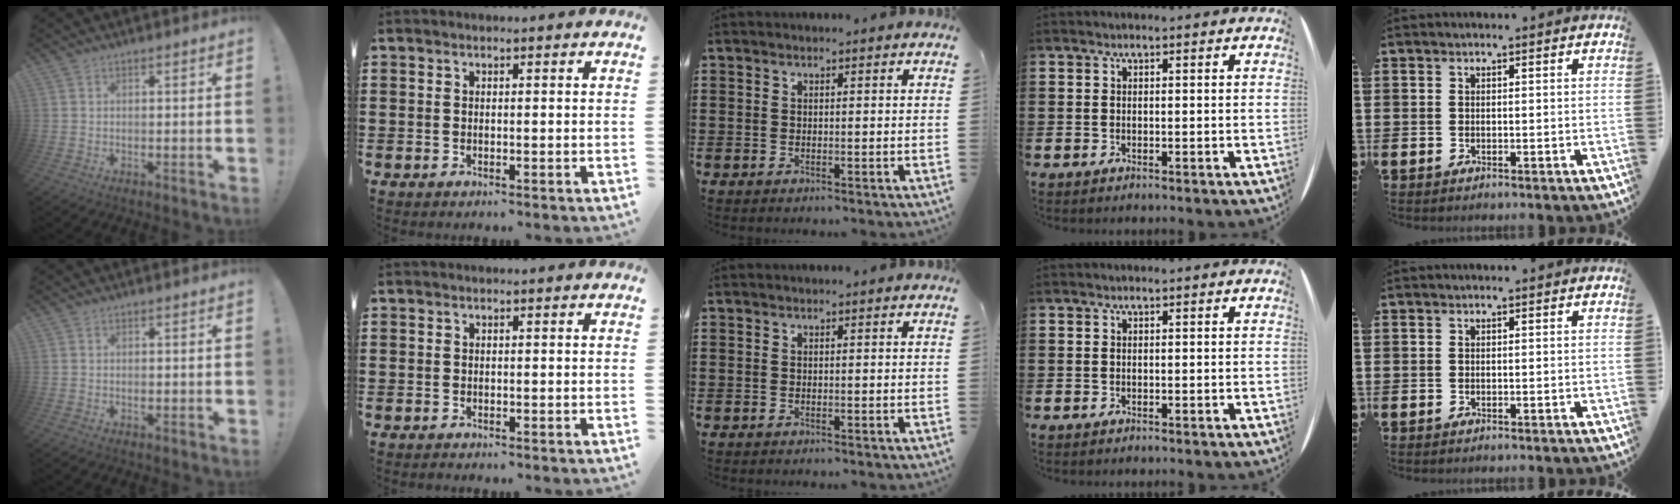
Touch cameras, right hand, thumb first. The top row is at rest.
{"thumb": {"total": 0.6, "force": [-0.3, 0.4, 0.3], "torque": [-0.004, 0.002, -0.005]}}